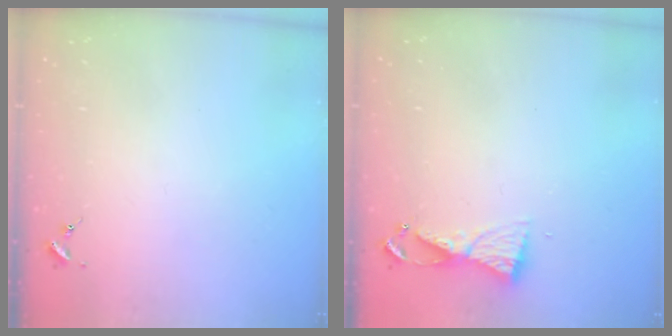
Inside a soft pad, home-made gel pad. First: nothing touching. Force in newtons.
{"total": 5.4, "press": 5.4, "slide": 0.5}